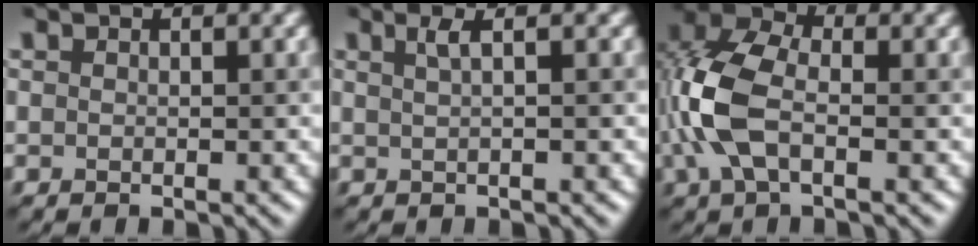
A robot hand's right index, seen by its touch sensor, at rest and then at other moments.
{"total": 1.9, "force": [0.7, 0.6, 1.6], "torque": [-0.023, 0.004, 0.006]}
{"total": 7.3, "force": [-1.0, 4.1, 5.9], "torque": [-0.143, 0.014, -0.032]}